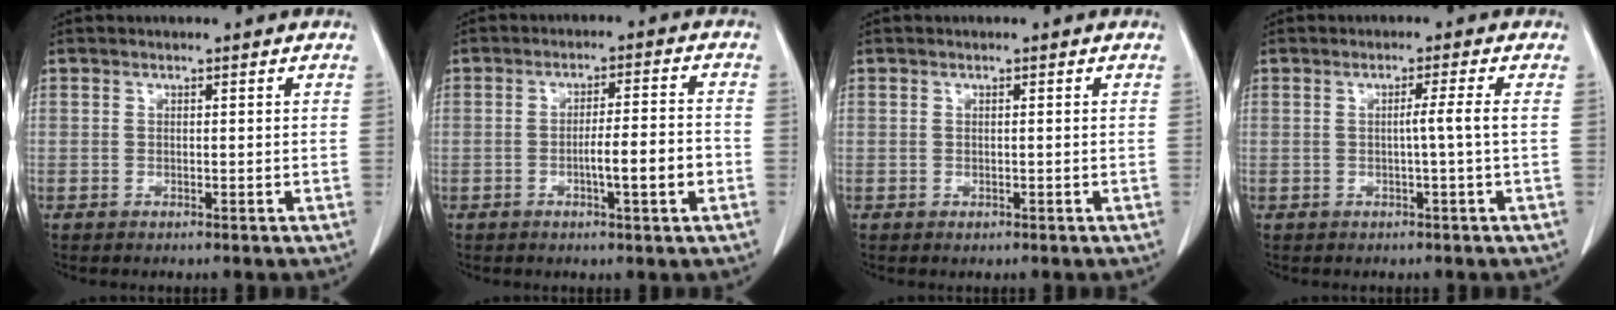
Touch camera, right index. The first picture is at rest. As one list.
[{"total": 6.5, "force": [-2.0, 0.2, 6.2], "torque": [-0.097, 0.007, -0.029]}, {"total": 0.0}, {"total": 2.4, "force": [-0.2, -1.0, 2.2], "torque": [-0.034, 0.000, -0.003]}]